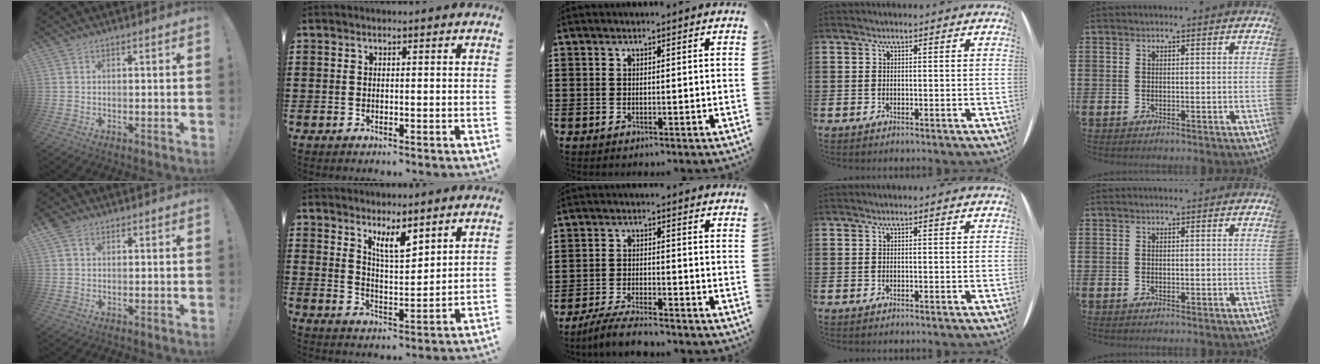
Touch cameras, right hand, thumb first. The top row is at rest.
{"thumb": {"total": 2.5, "force": [1.5, 1.7, 1.1], "torque": [-0.018, -0.002, 0.030]}, "index": {"total": 5.5, "force": [4.3, 1.4, 3.1], "torque": [-0.062, -0.014, 0.075]}, "middle": {"total": 4.3, "force": [-3.9, 0.3, 1.7], "torque": [-0.036, 0.000, -0.078]}}